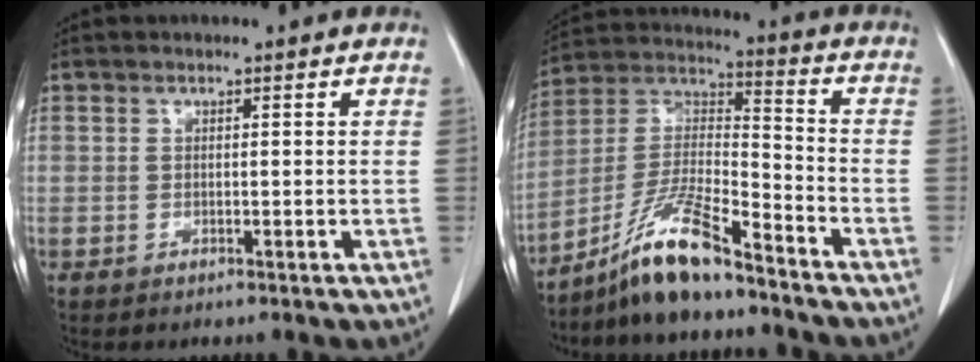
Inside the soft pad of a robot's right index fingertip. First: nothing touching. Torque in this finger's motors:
{"motor_torque": [1.00, -0.95, 0.30, 0.13]}